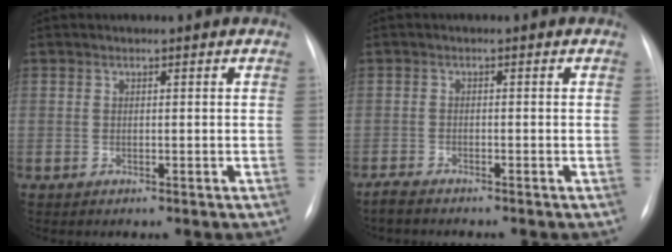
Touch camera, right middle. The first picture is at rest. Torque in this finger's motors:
{"motor_torque": [0.04, -0.05, -0.01, 0.00]}